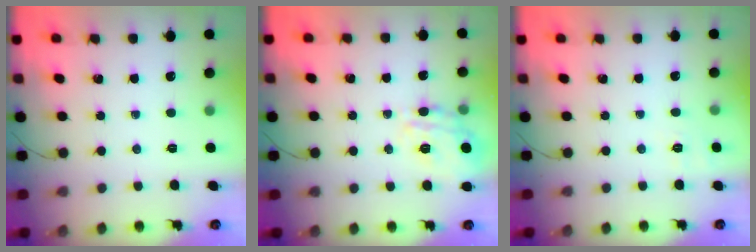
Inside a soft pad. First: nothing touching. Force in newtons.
{"total": 13.5, "press": 13.4, "slide": 1.0}
{"total": 4.6, "press": 4.1, "slide": 2.0}